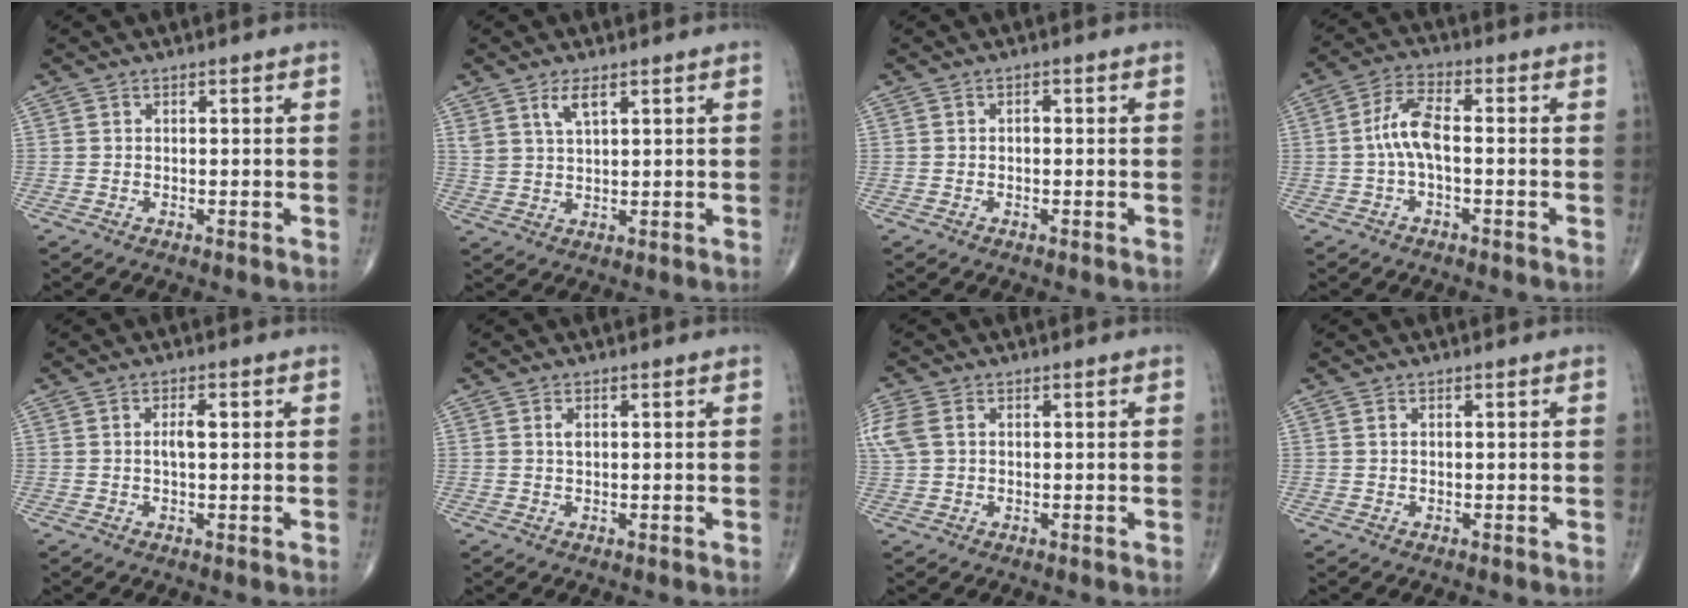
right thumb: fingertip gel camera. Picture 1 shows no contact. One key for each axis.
{"total": 4.1, "fx": 2.4, "fy": 1.4, "fz": 3.0, "tx": -0.058, "ty": -0.011, "tz": 0.052}
{"total": 0.8, "fx": 0.0, "fy": 0.4, "fz": 0.7, "tx": -0.010, "ty": 0.002, "tz": -0.002}
{"total": 6.6, "fx": -0.6, "fy": 2.5, "fz": 6.1, "tx": -0.131, "ty": 0.023, "tz": -0.019}
{"total": 2.6, "fx": 0.5, "fy": 0.9, "fz": 2.4, "tx": -0.045, "ty": 0.004, "tz": 0.007}
{"total": 1.2, "fx": 0.4, "fy": 0.4, "fz": 1.0, "tx": -0.020, "ty": 0.002, "tz": 0.008}
{"total": 5.9, "fx": 1.3, "fy": 4.0, "fz": 4.1, "tx": -0.126, "ty": 0.017, "tz": 0.031}
{"total": 0.6, "fx": 0.3, "fy": 0.2, "fz": 0.5, "tx": -0.012, "ty": 0.005, "tz": 0.006}